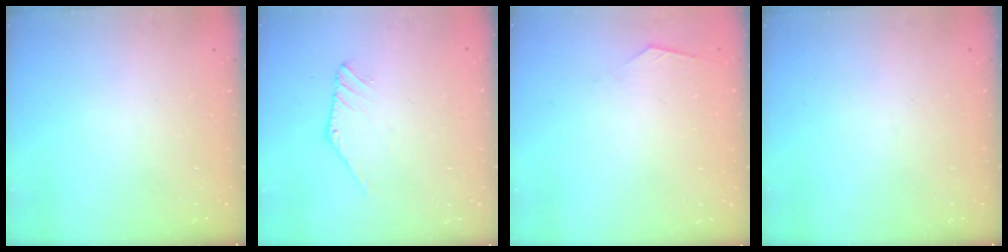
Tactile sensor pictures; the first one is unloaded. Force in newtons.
{"total": 1.4, "press": 1.4, "slide": 0.0}
{"total": 1.1, "press": 1.1, "slide": 0.3}
{"total": 0.0}